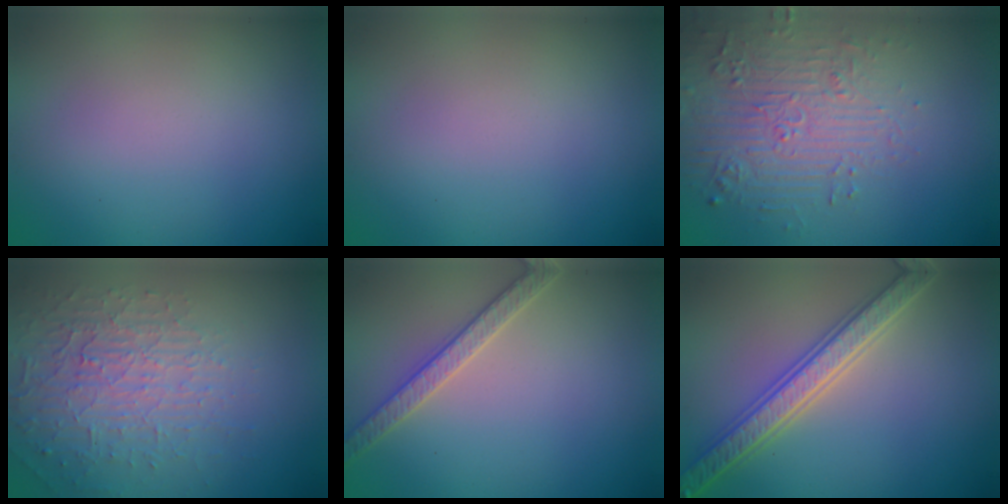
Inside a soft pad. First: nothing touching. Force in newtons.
{"total": 0.0}
{"total": 5.2, "press": 4.0, "slide": 3.3}
{"total": 5.1, "press": 3.4, "slide": 3.7}
{"total": 2.7, "press": 2.7, "slide": 0.3}
{"total": 5.5, "press": 5.4, "slide": 1.1}